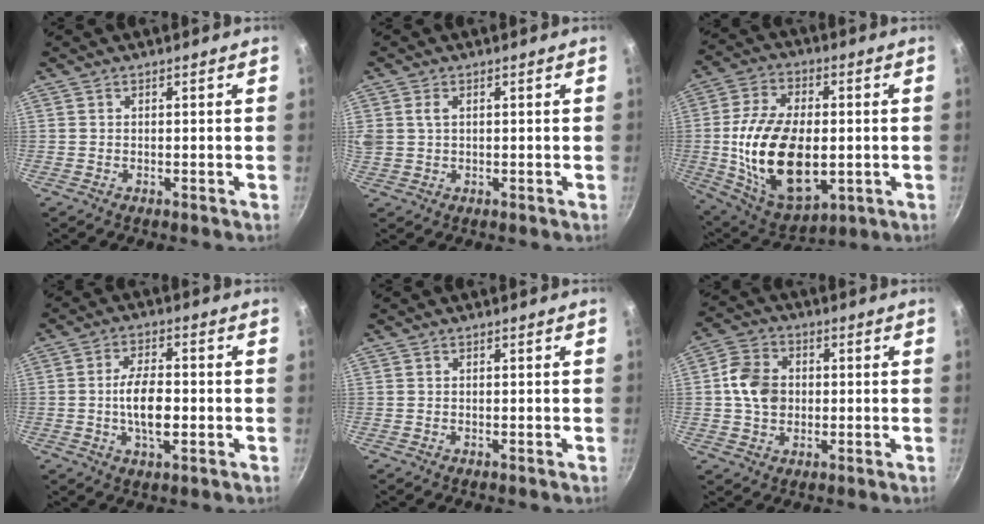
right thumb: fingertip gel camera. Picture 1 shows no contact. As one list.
[{"total": 3.9, "force": [1.1, 2.7, 2.6], "torque": [-0.050, 0.003, 0.021]}, {"total": 21.4, "force": [-1.7, 12.5, 17.3], "torque": [-0.306, 0.005, -0.015]}, {"total": 8.6, "force": [-1.2, 4.0, 7.5], "torque": [-0.132, 0.015, -0.023]}, {"total": 0.0}, {"total": 8.8, "force": [0.3, 7.0, 5.3], "torque": [-0.079, 0.014, -0.006]}]